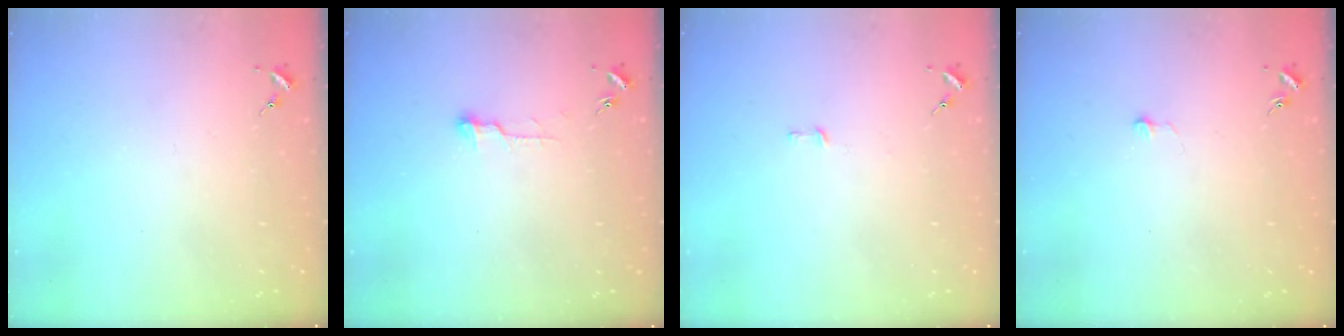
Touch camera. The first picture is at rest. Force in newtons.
{"total": 6.8, "press": 6.8, "slide": 0.7}
{"total": 3.0, "press": 3.0, "slide": 0.2}
{"total": 2.9, "press": 2.9, "slide": 0.2}